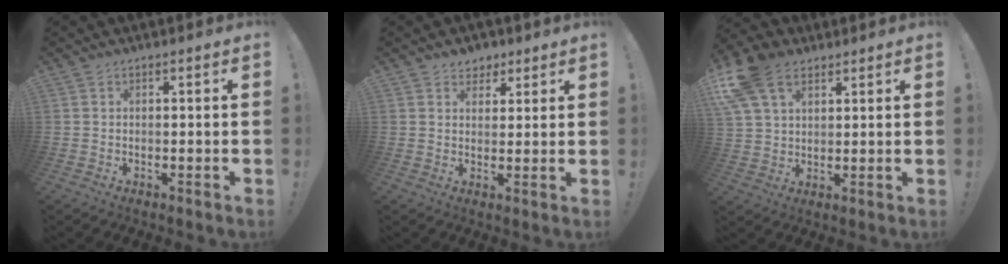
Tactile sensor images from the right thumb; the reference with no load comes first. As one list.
[{"total": 4.4, "force": [2.9, 3.3, 0.4], "torque": [0.008, -0.020, 0.054]}, {"total": 14.2, "force": [7.2, 9.3, 7.9], "torque": [-0.169, -0.026, 0.141]}]